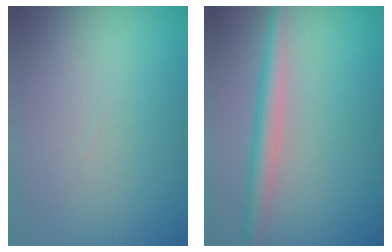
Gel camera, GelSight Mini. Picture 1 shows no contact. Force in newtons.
{"total": 2.9, "press": 2.9, "slide": 0.1}